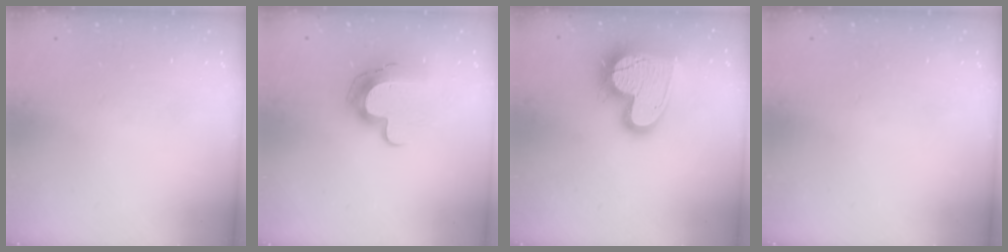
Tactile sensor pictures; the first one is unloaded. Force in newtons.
{"total": 12.2, "press": 12.2, "slide": 0.3}
{"total": 20.1, "press": 20.1, "slide": 1.7}
{"total": 0.0}